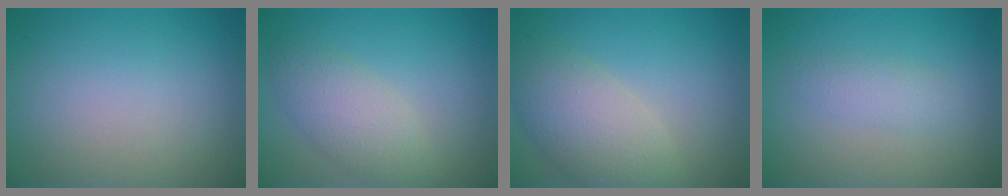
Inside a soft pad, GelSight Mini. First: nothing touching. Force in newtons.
{"total": 3.8, "press": 3.7, "slide": 0.3}
{"total": 5.5, "press": 5.5, "slide": 0.4}
{"total": 1.7, "press": 1.7, "slide": 0.0}